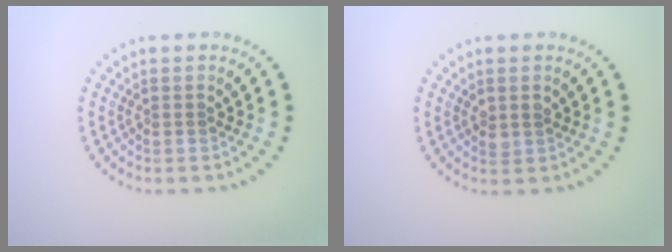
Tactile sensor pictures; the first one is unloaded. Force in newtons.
{"total": 1.1, "press": 1.1, "slide": 0.1}